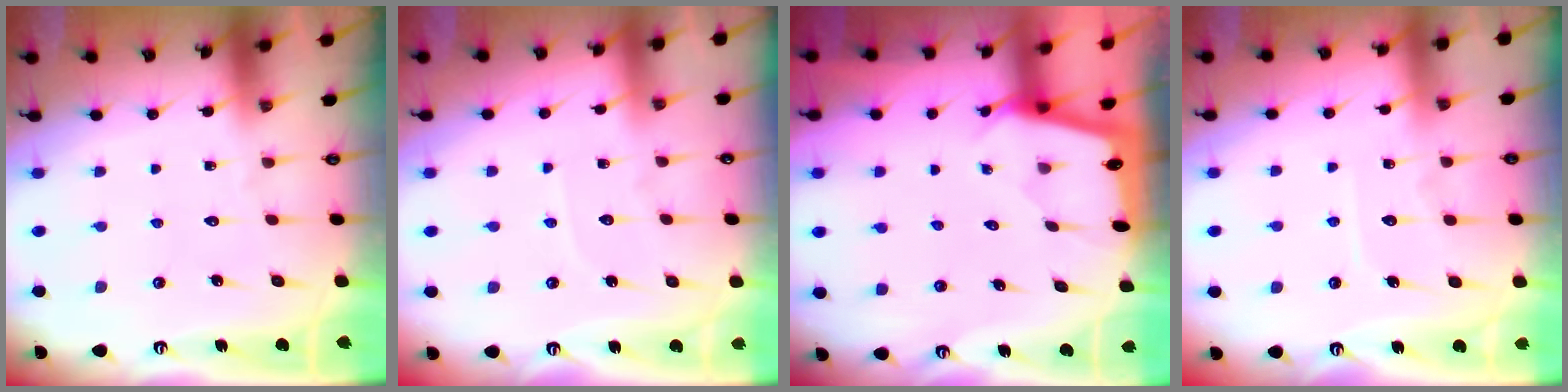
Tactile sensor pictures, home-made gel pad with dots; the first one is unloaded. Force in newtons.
{"total": 3.0, "press": 3.0, "slide": 0.3}
{"total": 1.5, "press": 1.5, "slide": 0.2}
{"total": 5.5, "press": 5.5, "slide": 0.4}